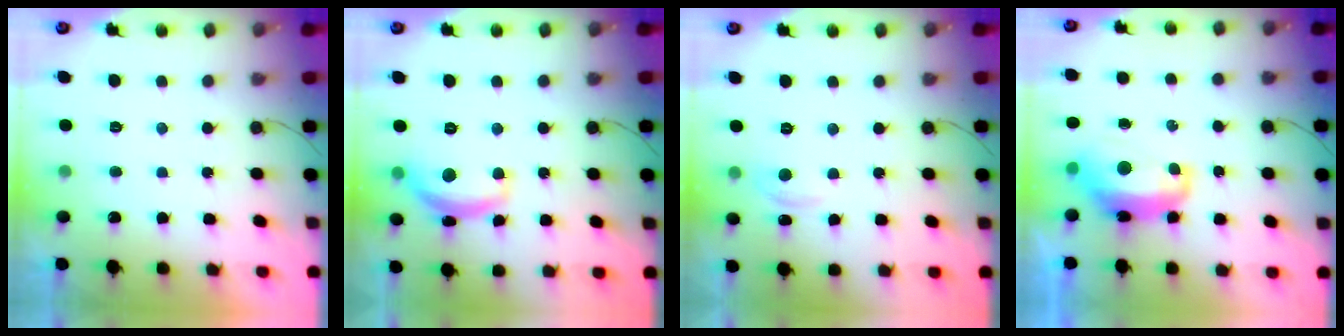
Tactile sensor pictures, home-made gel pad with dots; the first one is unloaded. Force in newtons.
{"total": 12.7, "press": 12.7, "slide": 0.7}
{"total": 2.7, "press": 2.7, "slide": 0.3}
{"total": 12.2, "press": 12.1, "slide": 1.0}